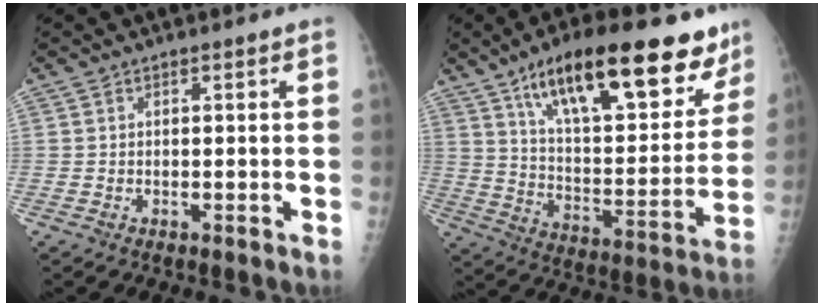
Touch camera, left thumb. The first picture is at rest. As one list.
[{"total": 27.1, "force": [16.8, 10.0, 18.7], "torque": [-0.238, -0.041, 0.266]}]